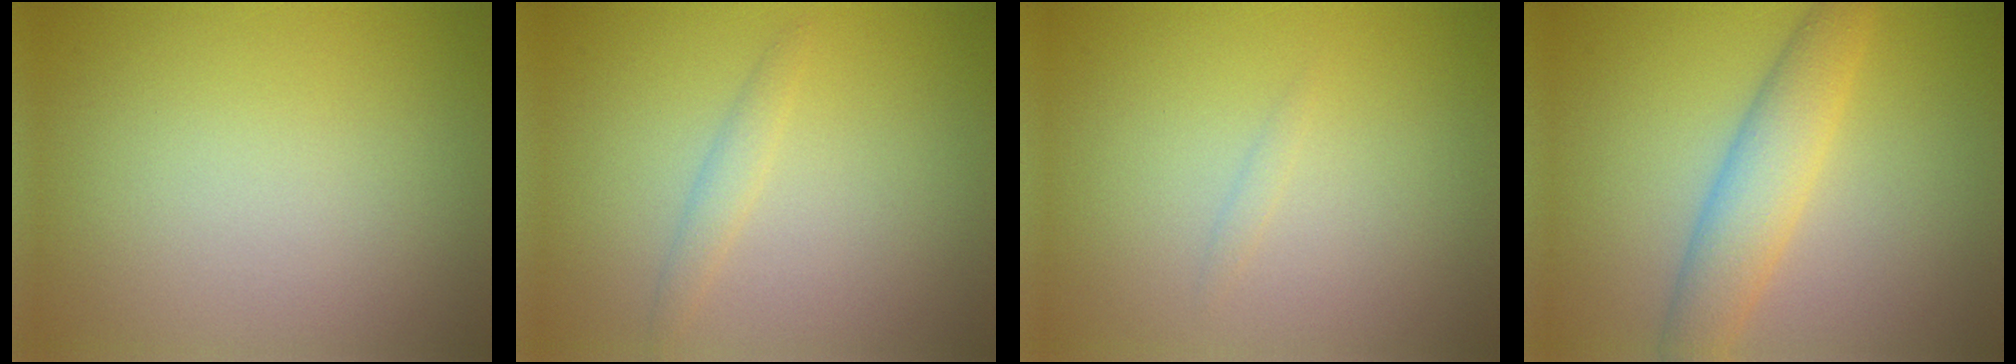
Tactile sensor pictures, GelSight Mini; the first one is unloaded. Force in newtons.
{"total": 1.2, "press": 1.2, "slide": 0.1}
{"total": 0.5, "press": 0.5, "slide": 0.0}
{"total": 4.4, "press": 4.4, "slide": 0.2}